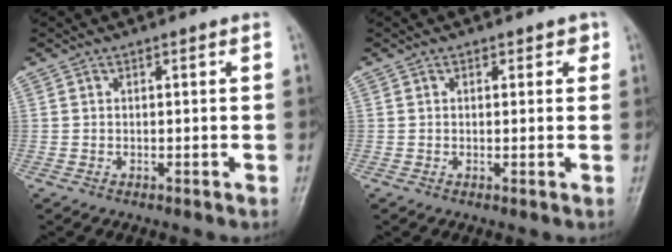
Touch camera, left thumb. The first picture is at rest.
{"total": 2.0, "force": [1.0, 1.4, 0.9], "torque": [0.007, -0.001, 0.007]}